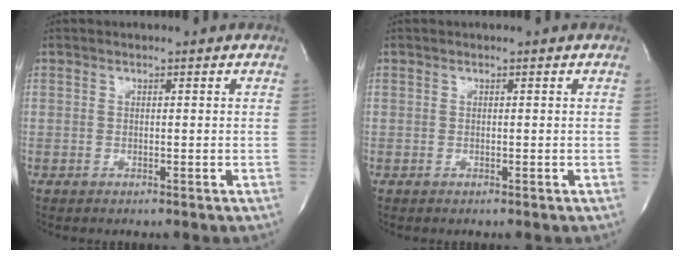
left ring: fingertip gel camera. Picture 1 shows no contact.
{"total": 0.0}